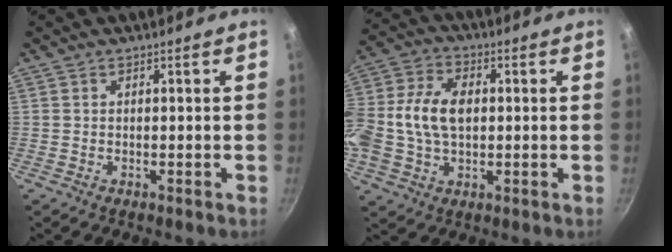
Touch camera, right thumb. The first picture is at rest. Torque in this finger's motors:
{"motor_torque": [2.53, 2.48, 1.51, -1.09, 0.27]}